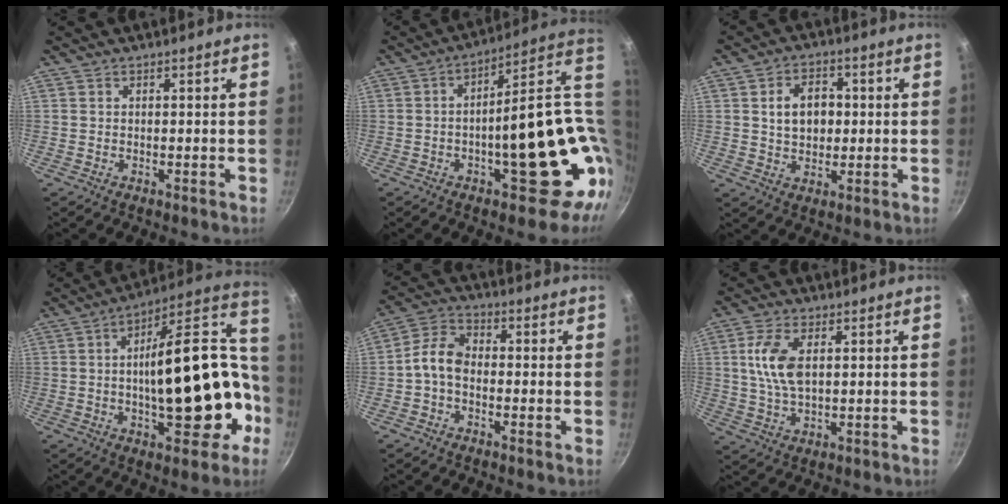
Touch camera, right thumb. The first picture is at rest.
{"total": 25.1, "force": [-0.7, 9.5, 23.2], "torque": [-0.269, 0.001, 0.004]}
{"total": 8.0, "force": [0.9, 5.8, 5.4], "torque": [-0.067, 0.008, 0.014]}
{"total": 26.6, "force": [-2.9, 12.7, 23.2], "torque": [-0.309, 0.051, -0.033]}
{"total": 6.4, "force": [-1.4, 4.1, 4.8], "torque": [-0.092, 0.031, -0.041]}
{"total": 8.6, "force": [1.8, 4.4, 7.2], "torque": [-0.141, 0.000, 0.035]}